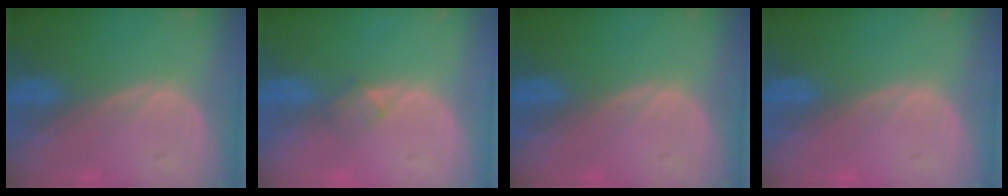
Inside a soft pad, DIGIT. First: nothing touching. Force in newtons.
{"total": 1.8, "press": 1.8, "slide": 0.2}
{"total": 0.0}
{"total": 0.0}